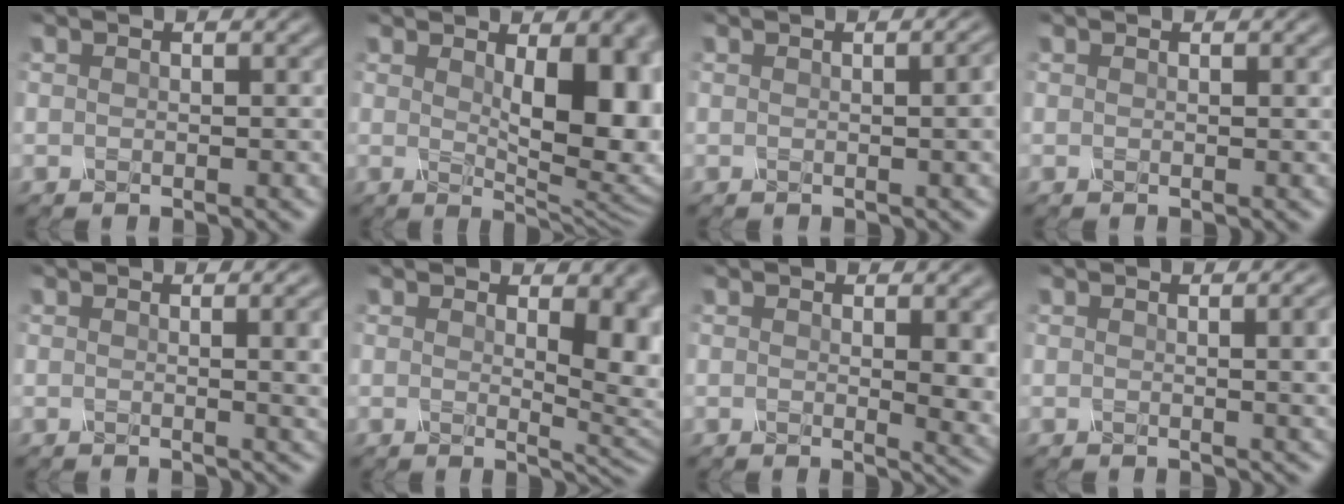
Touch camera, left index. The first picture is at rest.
{"total": 9.3, "force": [1.3, 3.7, 8.5], "torque": [-0.094, 0.000, 0.022]}
{"total": 3.2, "force": [0.3, 1.2, 2.9], "torque": [-0.017, 0.015, 0.002]}
{"total": 0.0}
{"total": 4.9, "force": [0.5, 1.8, 4.5], "torque": [-0.027, 0.006, 0.006]}
{"total": 5.7, "force": [1.1, 2.4, 5.1], "torque": [-0.046, -0.005, 0.024]}
{"total": 4.0, "force": [0.7, 1.2, 3.8], "torque": [-0.043, -0.008, 0.018]}
{"total": 4.7, "force": [0.6, 1.8, 4.3], "torque": [-0.023, 0.009, 0.008]}